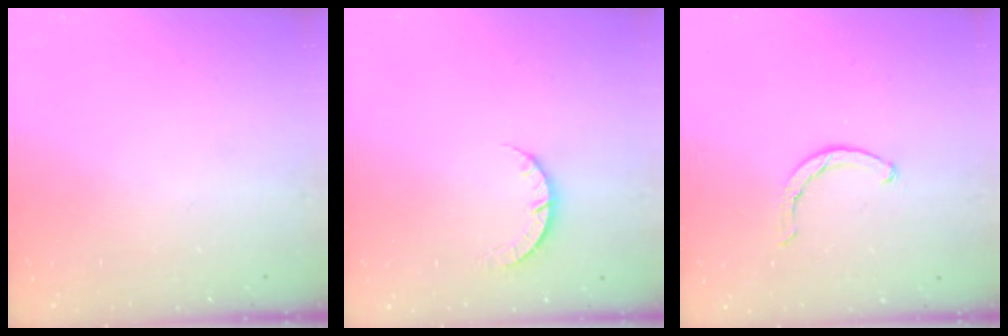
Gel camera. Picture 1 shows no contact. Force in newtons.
{"total": 3.4, "press": 3.4, "slide": 0.4}
{"total": 2.3, "press": 2.3, "slide": 0.4}